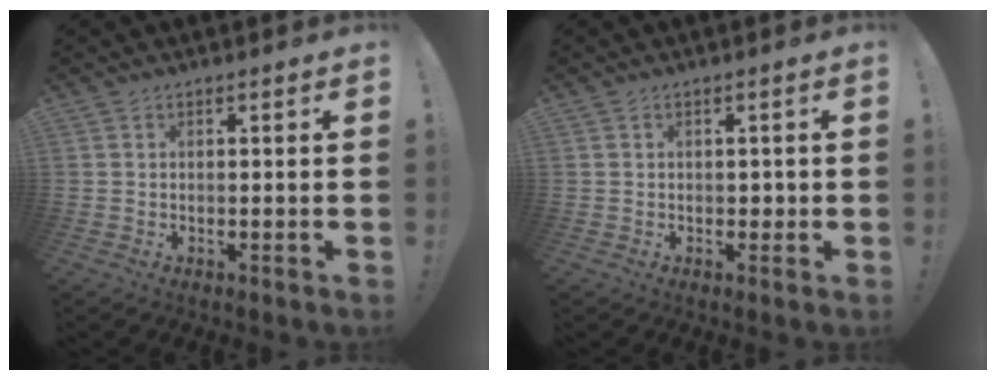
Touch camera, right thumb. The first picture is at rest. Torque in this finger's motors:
{"motor_torque": [0.12, 0.01, 0.16, -0.16, -0.01]}